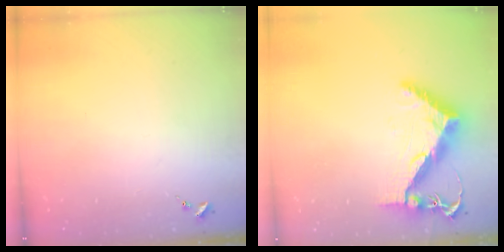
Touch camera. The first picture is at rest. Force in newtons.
{"total": 11.1, "press": 11.0, "slide": 1.3}